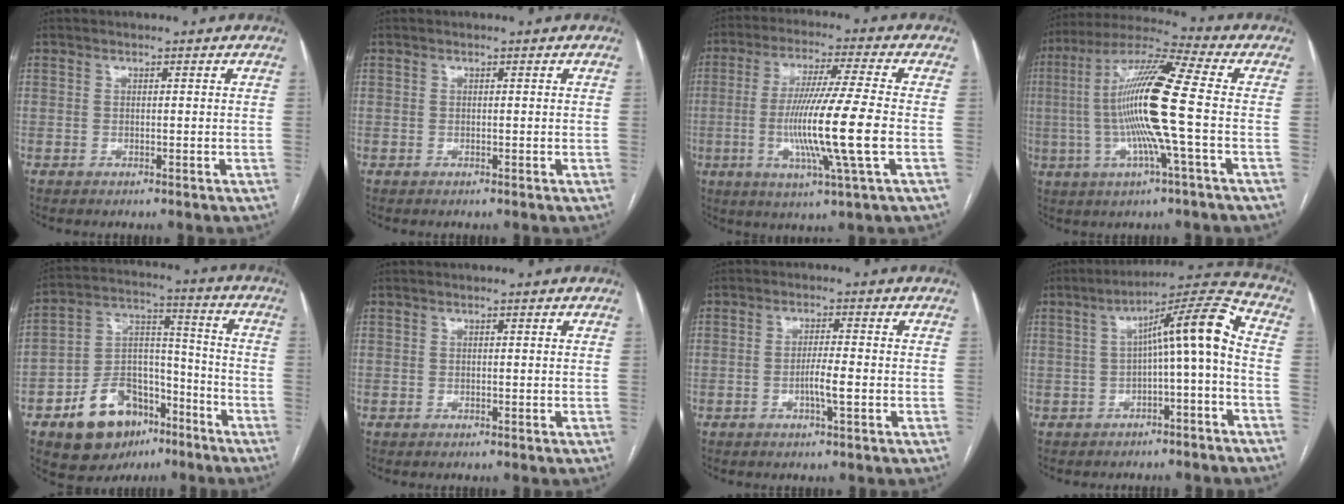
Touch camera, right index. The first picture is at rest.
{"total": 0.0}
{"total": 14.2, "force": [-2.5, -1.1, 13.9], "torque": [-0.271, -0.018, -0.053]}
{"total": 16.0, "force": [-1.1, -0.6, 15.9], "torque": [-0.306, 0.004, -0.035]}
{"total": 15.0, "force": [-8.7, 9.2, 8.0], "torque": [-0.145, 0.032, -0.139]}
{"total": 0.0}
{"total": 3.4, "force": [-1.0, 0.0, 3.3], "torque": [-0.062, -0.003, -0.018]}
{"total": 9.9, "force": [-0.7, 0.3, 9.9], "torque": [-0.148, 0.036, -0.010]}